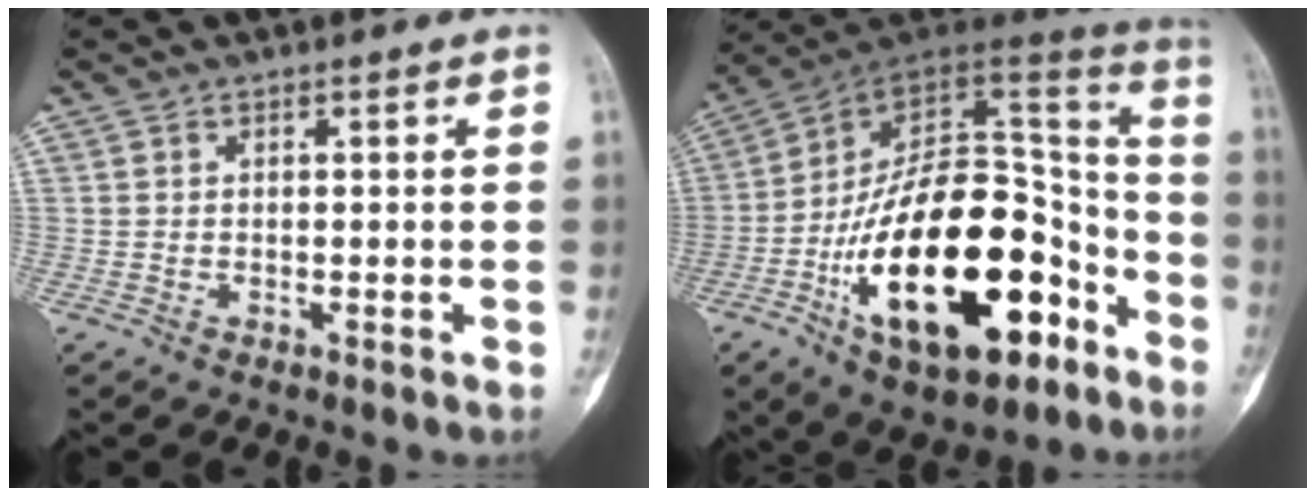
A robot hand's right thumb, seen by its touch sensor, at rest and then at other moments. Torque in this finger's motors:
{"motor_torque": [2.91, 2.10, 2.66, -0.11, 0.90]}